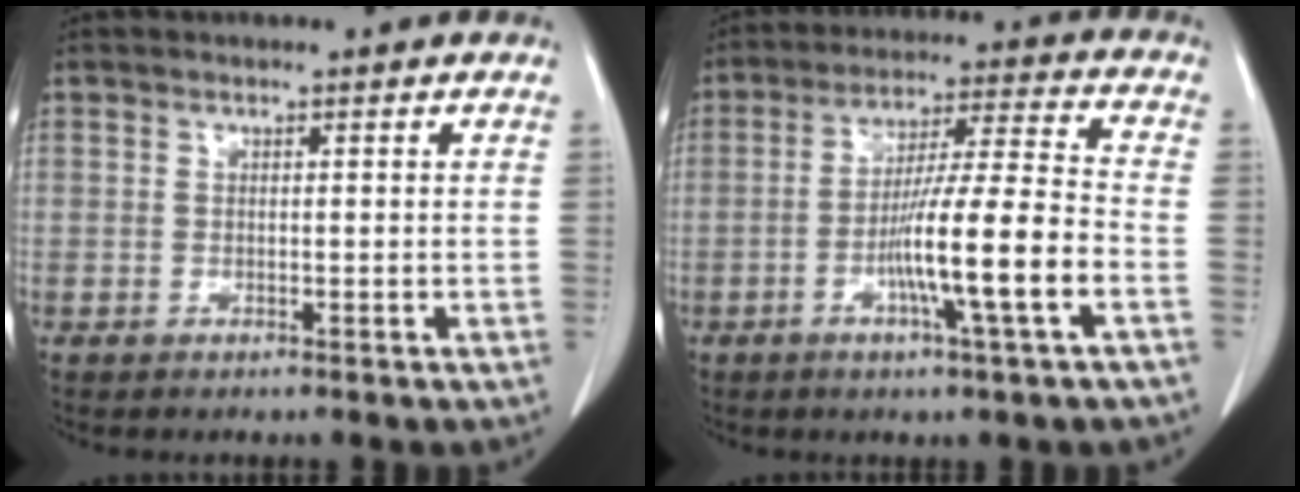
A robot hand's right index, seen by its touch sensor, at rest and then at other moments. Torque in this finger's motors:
{"motor_torque": [1.79, -0.35, 1.02, 0.21]}